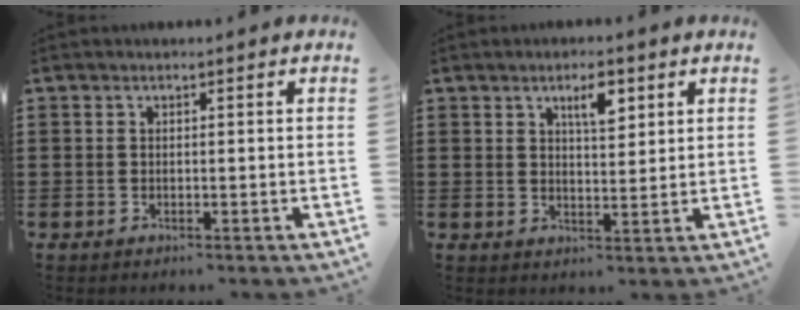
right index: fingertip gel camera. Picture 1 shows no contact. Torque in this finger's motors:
{"motor_torque": [0.89, 0.41, 0.20, 0.04]}